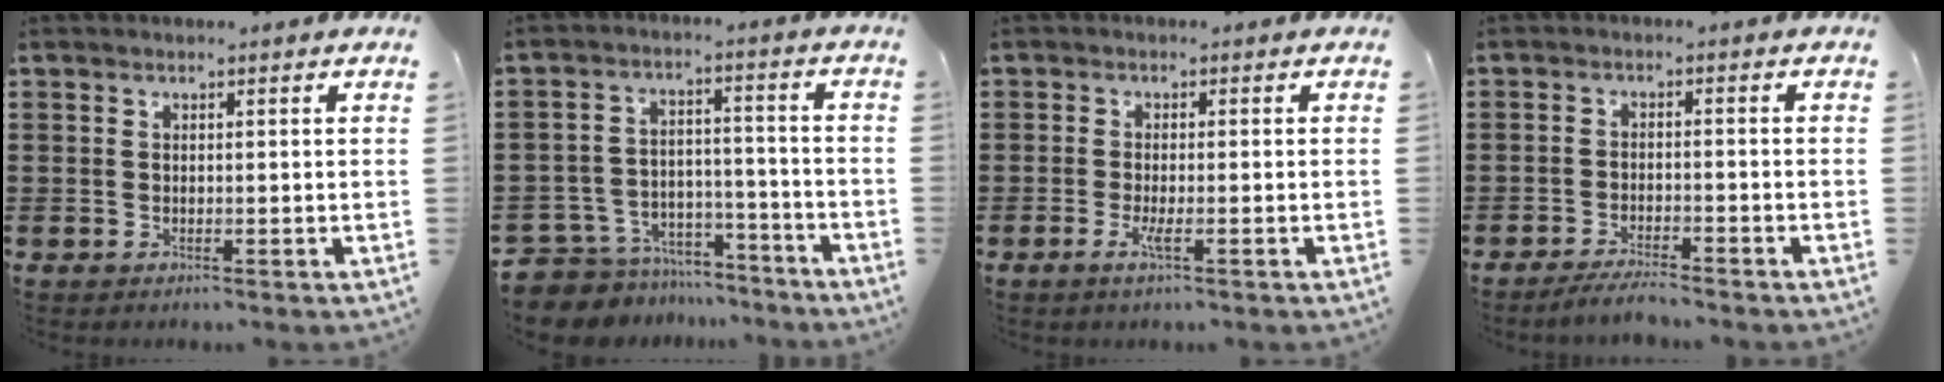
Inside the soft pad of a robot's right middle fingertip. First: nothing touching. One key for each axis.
{"total": 7.2, "fx": -6.9, "fy": 1.8, "fz": 0.4, "tx": -0.016, "ty": 0.017, "tz": -0.141}
{"total": 2.4, "fx": -0.9, "fy": 0.4, "fz": 2.2, "tx": -0.052, "ty": -0.009, "tz": -0.021}
{"total": 3.0, "fx": -2.9, "fy": 0.0, "fz": 0.9, "tx": -0.024, "ty": -0.003, "tz": -0.059}